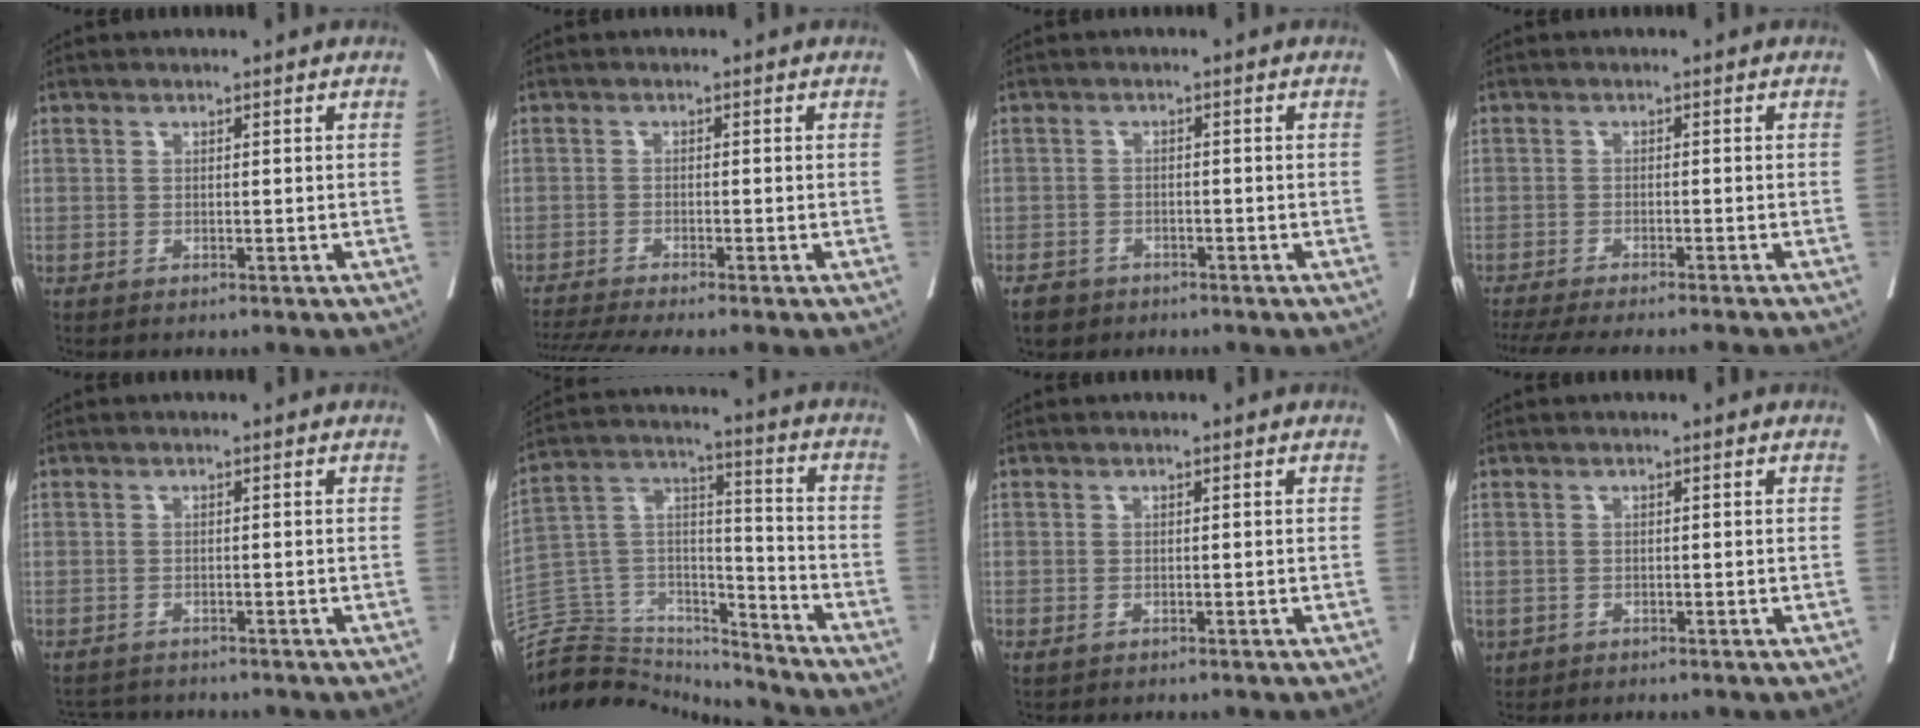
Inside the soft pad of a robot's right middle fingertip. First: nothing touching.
{"total": 6.1, "force": [-5.3, -1.1, 2.8], "torque": [-0.045, -0.013, -0.089]}
{"total": 3.9, "force": [-2.8, 2.6, 0.8], "torque": [-0.015, 0.002, -0.043]}
{"total": 13.9, "force": [-12.5, 0.4, 6.1], "torque": [-0.090, -0.026, -0.173]}
{"total": 3.0, "force": [-2.9, 0.5, -0.6], "torque": [0.010, -0.009, -0.047]}
{"total": 18.4, "force": [-17.5, 5.0, 2.4], "torque": [-0.052, 0.073, -0.286]}
{"total": 1.0, "force": [-0.4, 0.6, 0.7], "torque": [-0.015, -0.002, -0.001]}
{"total": 2.2, "force": [-0.8, 1.8, 0.9], "torque": [-0.022, -0.001, -0.005]}